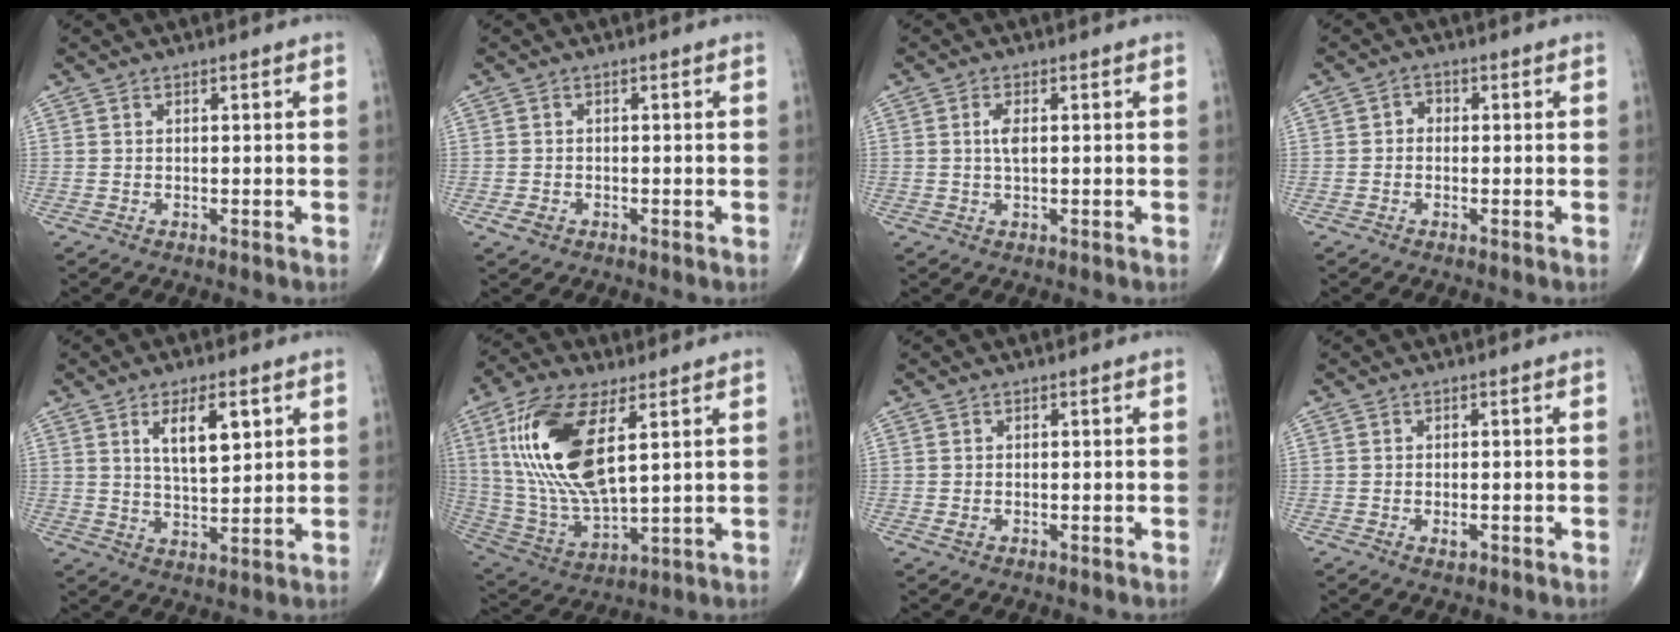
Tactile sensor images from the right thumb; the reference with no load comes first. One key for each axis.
{"total": 1.9, "fx": -0.9, "fy": 1.4, "fz": 0.9, "tx": -0.016, "ty": 0.003, "tz": -0.013}
{"total": 2.5, "fx": 0.4, "fy": 1.0, "fz": 2.3, "tx": -0.045, "ty": -0.001, "tz": 0.006}
{"total": 1.7, "fx": -0.3, "fy": 1.4, "fz": 0.9, "tx": -0.002, "ty": 0.006, "tz": -0.013}
{"total": 8.7, "fx": 3.5, "fy": 3.4, "fz": 7.2, "tx": -0.107, "ty": -0.022, "tz": 0.065}
{"total": 20.1, "fx": 6.1, "fy": 8.3, "fz": 17.2, "tx": -0.358, "ty": -0.024, "tz": 0.121}
{"total": 0.9, "fx": -0.2, "fy": 0.6, "fz": 0.6, "tx": -0.013, "ty": 0.001, "tz": -0.003}
{"total": 1.3, "fx": -0.5, "fy": 0.7, "fz": 1.0, "tx": -0.015, "ty": 0.000, "tz": -0.008}